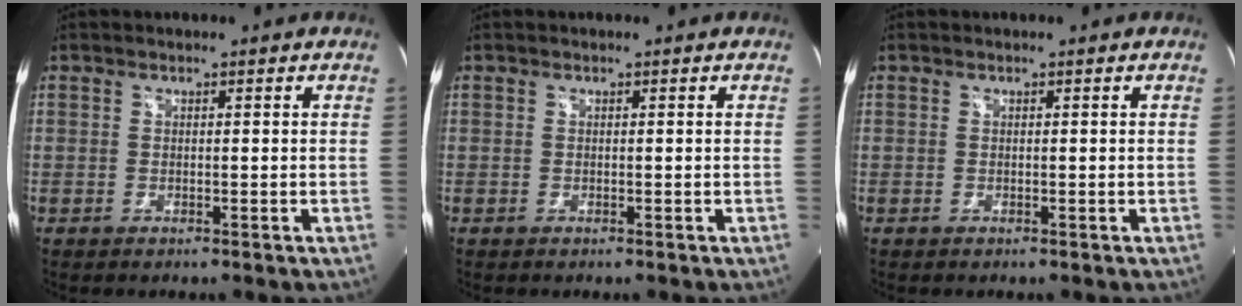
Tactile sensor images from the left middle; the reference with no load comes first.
{"total": 0.0}
{"total": 0.0}